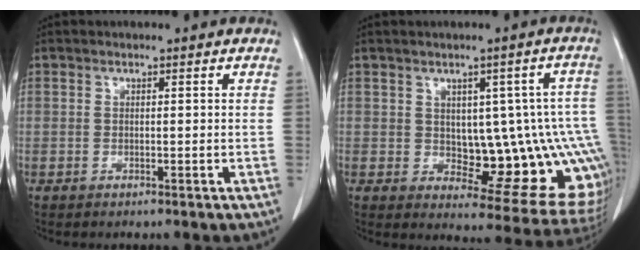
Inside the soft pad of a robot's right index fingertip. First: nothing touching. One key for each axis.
{"total": 14.0, "fx": -0.6, "fy": 5.1, "fz": 13.1, "tx": -0.119, "ty": 0.019, "tz": 0.009}